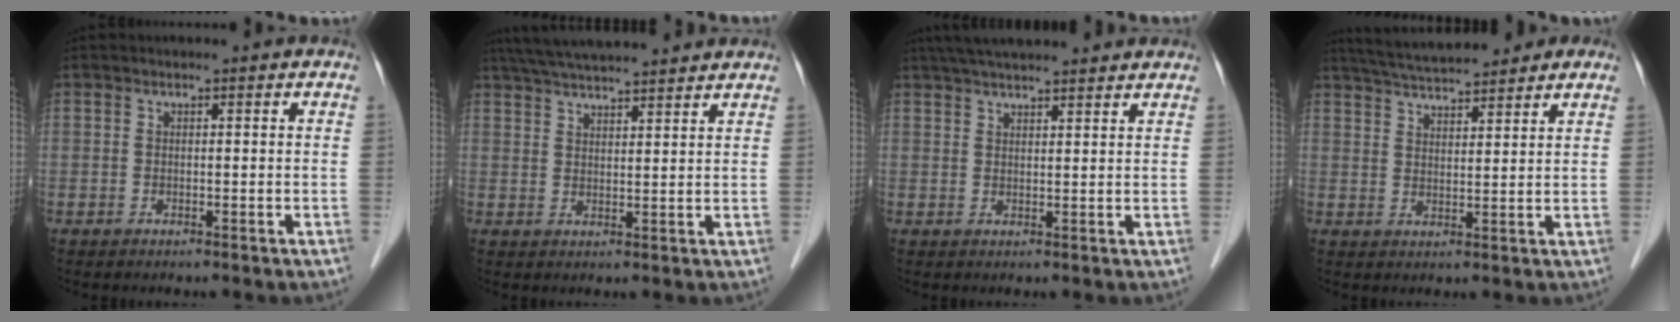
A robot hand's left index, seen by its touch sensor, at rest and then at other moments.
{"total": 13.0, "force": [11.7, 1.2, 5.6], "torque": [-0.101, 0.040, 0.178]}
{"total": 12.5, "force": [11.0, 1.6, 5.8], "torque": [-0.094, 0.046, 0.158]}
{"total": 10.7, "force": [9.5, 1.8, 4.6], "torque": [-0.079, 0.023, 0.143]}